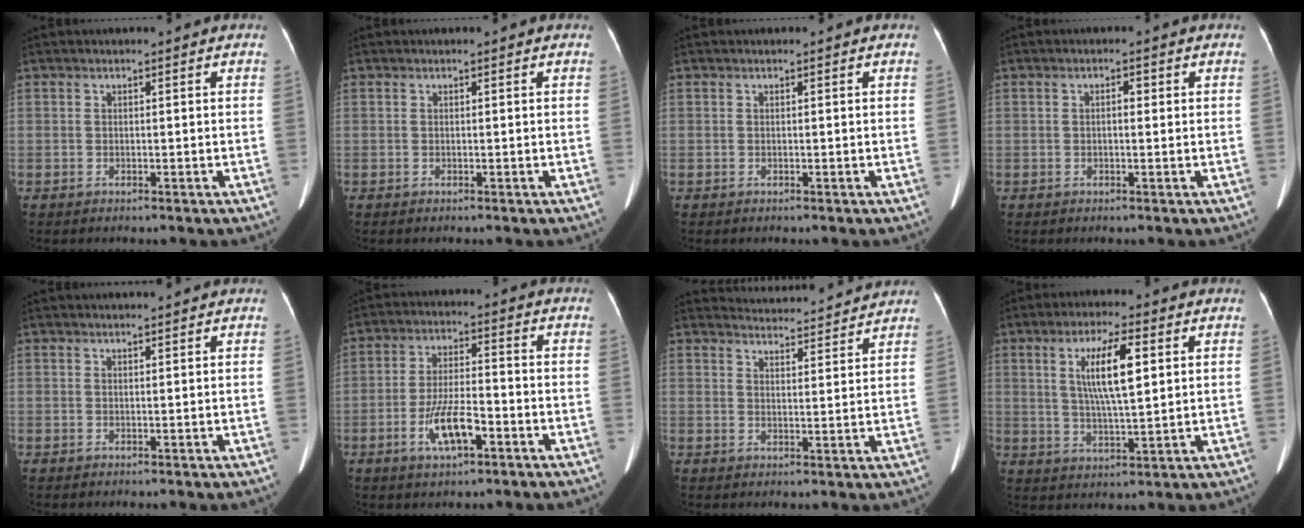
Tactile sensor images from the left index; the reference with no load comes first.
{"total": 0.0}
{"total": 0.0}
{"total": 1.1, "force": [-0.3, 0.3, 1.0], "torque": [-0.013, -0.003, -0.002]}
{"total": 3.5, "force": [3.3, -0.2, 1.2], "torque": [-0.013, 0.008, 0.039]}
{"total": 7.3, "force": [-3.7, 1.7, 6.1], "torque": [-0.120, -0.008, -0.062]}
{"total": 13.7, "force": [13.3, 0.8, 3.0], "torque": [-0.046, -0.018, 0.167]}
{"total": 8.2, "force": [2.1, 1.1, 7.8], "torque": [-0.144, -0.003, 0.043]}